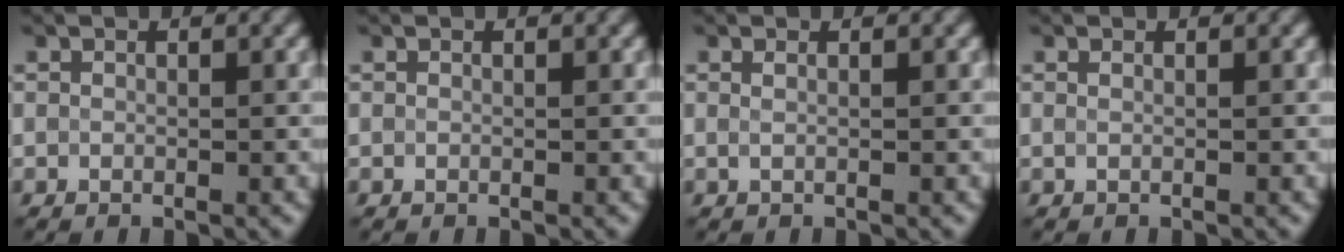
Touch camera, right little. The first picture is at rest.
{"total": 0.0}
{"total": 1.0, "force": [0.3, 0.5, 0.8], "torque": [-0.010, -0.001, -0.001]}
{"total": 0.7, "force": [0.2, 0.4, 0.5], "torque": [-0.008, -0.001, 0.000]}